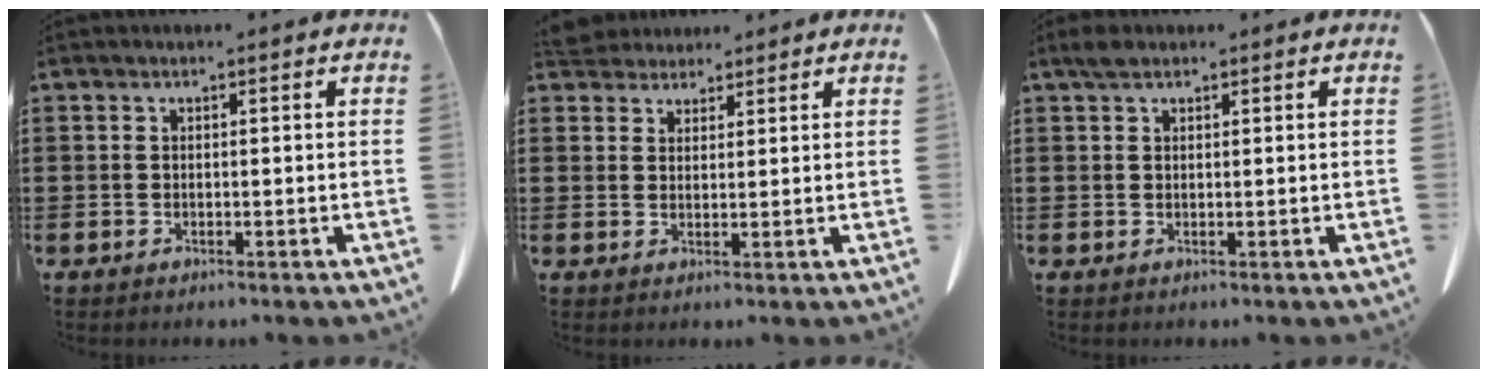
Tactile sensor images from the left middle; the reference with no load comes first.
{"total": 3.6, "force": [3.4, 0.9, 0.2], "torque": [-0.016, -0.007, 0.068]}
{"total": 1.8, "force": [1.4, 0.8, 0.9], "torque": [-0.022, 0.003, 0.027]}